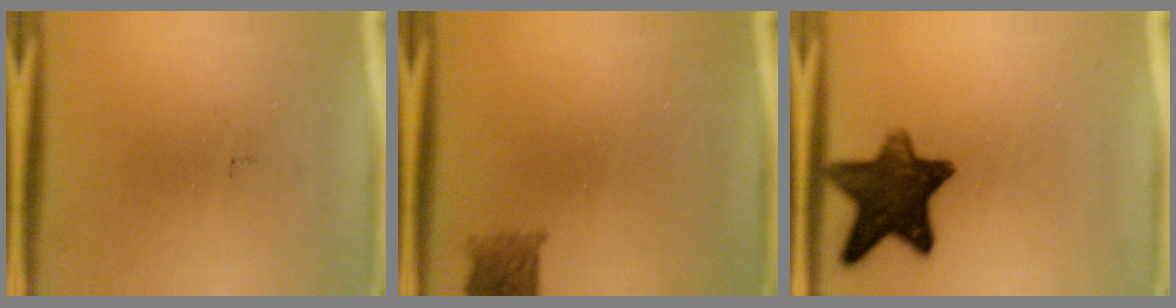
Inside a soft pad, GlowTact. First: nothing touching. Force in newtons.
{"total": 2.8}
{"total": 11.7}